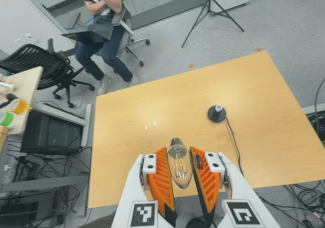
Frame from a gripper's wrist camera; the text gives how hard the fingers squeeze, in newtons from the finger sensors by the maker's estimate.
{"total": 14.8, "left": 16.5, "right": 13.1}